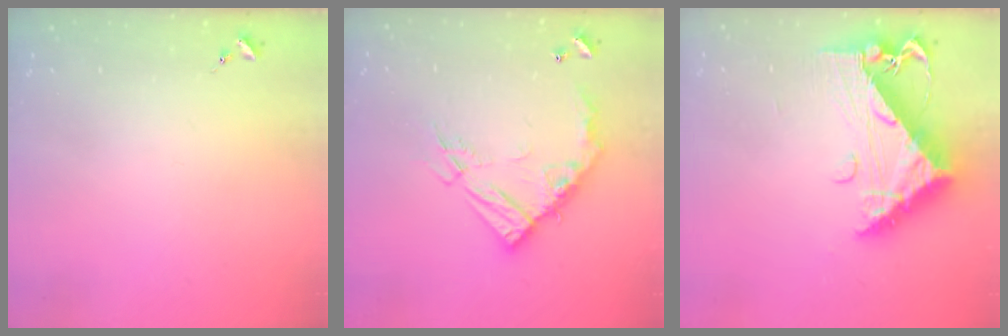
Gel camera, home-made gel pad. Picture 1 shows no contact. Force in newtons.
{"total": 16.2, "press": 16.2, "slide": 1.4}
{"total": 12.7, "press": 12.7, "slide": 1.3}